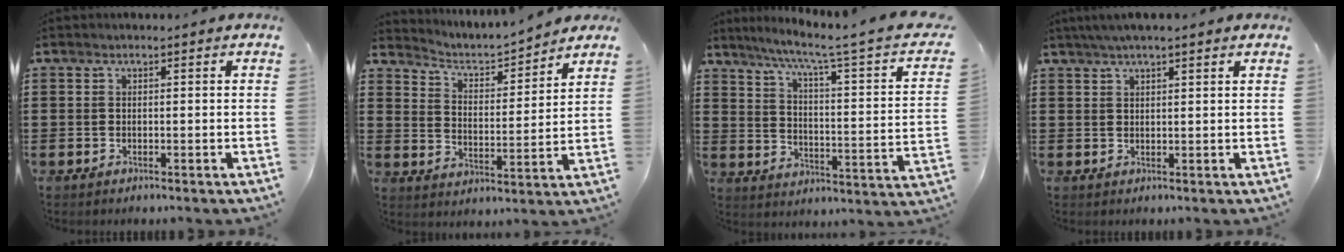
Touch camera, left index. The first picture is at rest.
{"total": 3.4, "force": [3.2, 0.9, 0.7], "torque": [-0.037, -0.024, 0.046]}
{"total": 5.2, "force": [3.4, -0.7, 3.9], "torque": [-0.089, -0.036, 0.046]}
{"total": 2.6, "force": [2.0, 0.3, 1.7], "torque": [-0.037, 0.006, 0.036]}